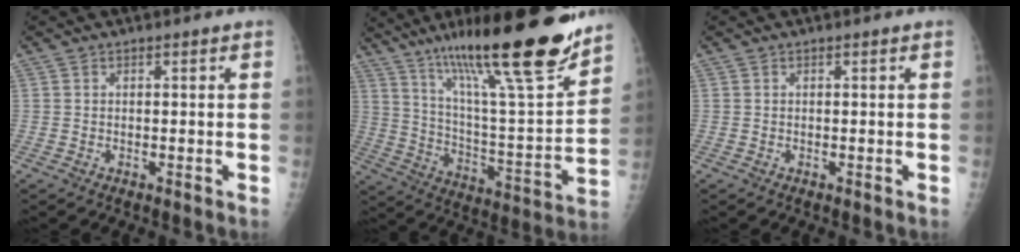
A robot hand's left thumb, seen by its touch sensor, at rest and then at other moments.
{"total": 25.5, "force": [18.4, 3.2, 17.4], "torque": [-0.259, -0.074, 0.307]}
{"total": 0.0}